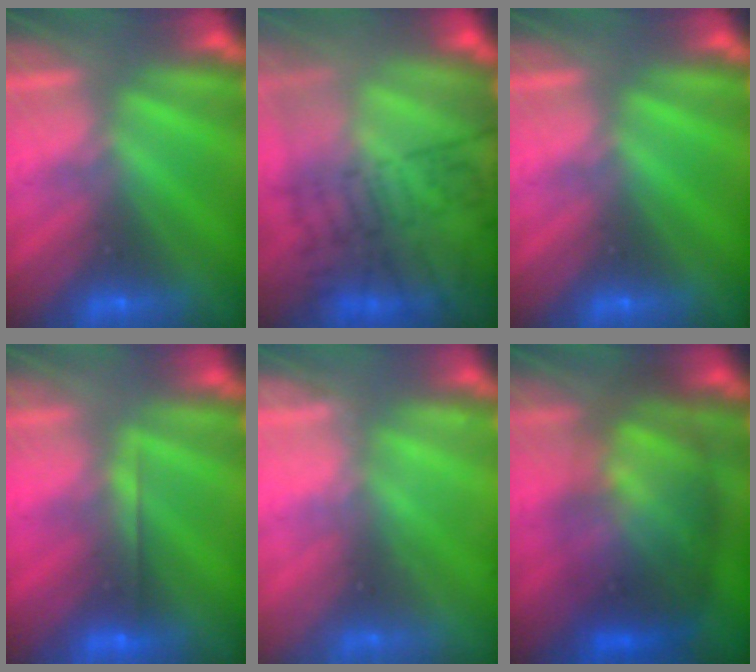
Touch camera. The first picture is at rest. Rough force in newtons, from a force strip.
{"total": 7.5}
{"total": 0.0}
{"total": 2.5}
{"total": 2.2}
{"total": 7.6}